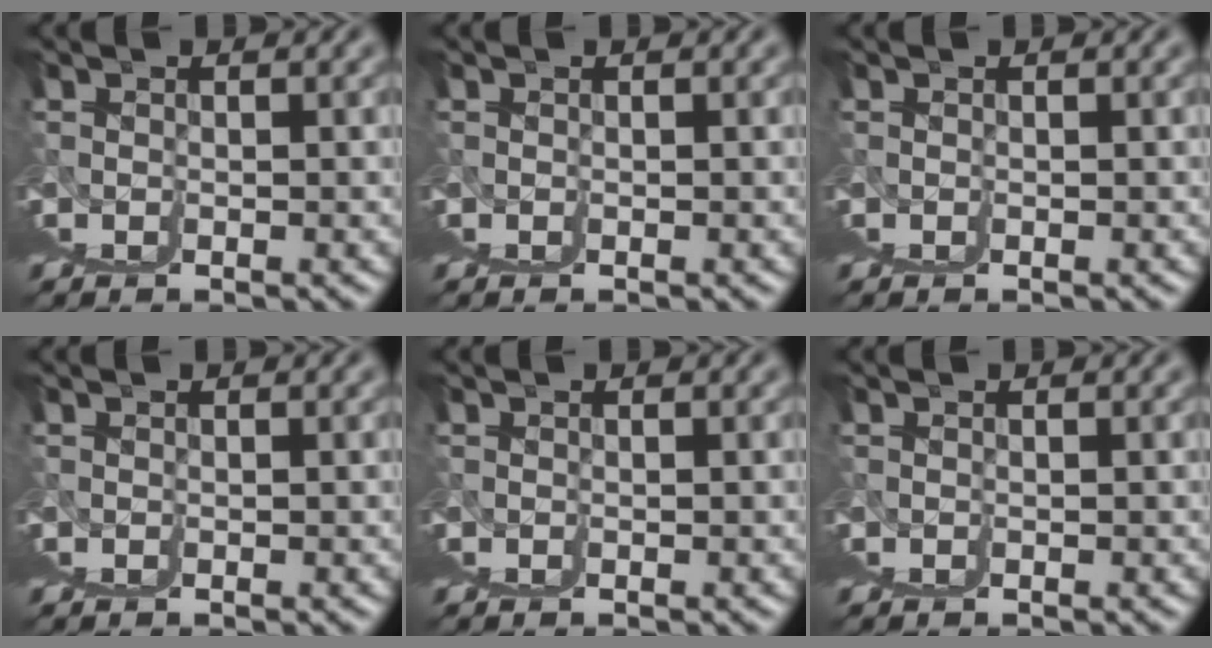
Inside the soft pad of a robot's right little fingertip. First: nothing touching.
{"total": 0.0}
{"total": 0.0}
{"total": 0.0}
{"total": 0.0}
{"total": 0.0}